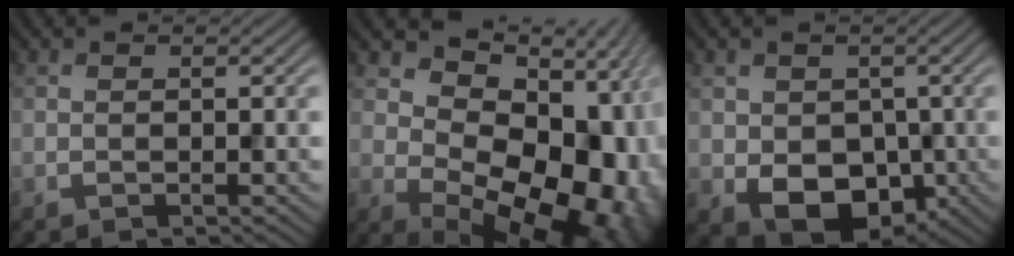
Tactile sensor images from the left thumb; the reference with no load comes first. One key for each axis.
{"total": 17.8, "fx": -0.1, "fy": 11.8, "fz": 13.3, "tx": -0.126, "ty": -0.024, "tz": 0.033}
{"total": 7.5, "fx": -1.6, "fy": 5.7, "fz": 4.6, "tx": -0.092, "ty": -0.023, "tz": -0.028}